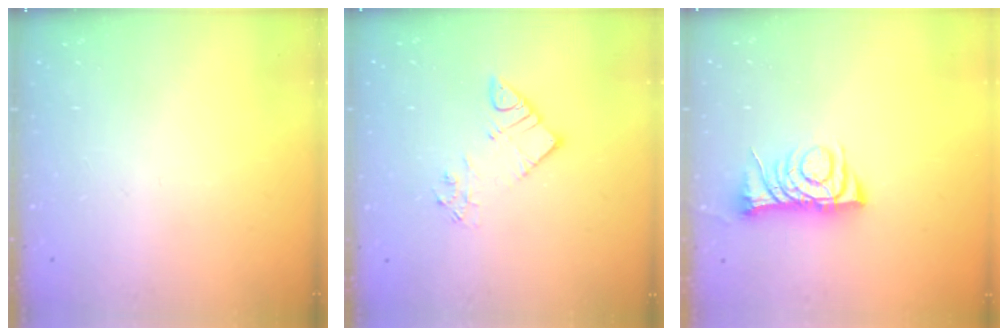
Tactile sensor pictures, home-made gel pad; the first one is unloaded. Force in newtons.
{"total": 6.3, "press": 6.3, "slide": 0.4}
{"total": 8.0, "press": 7.9, "slide": 1.1}